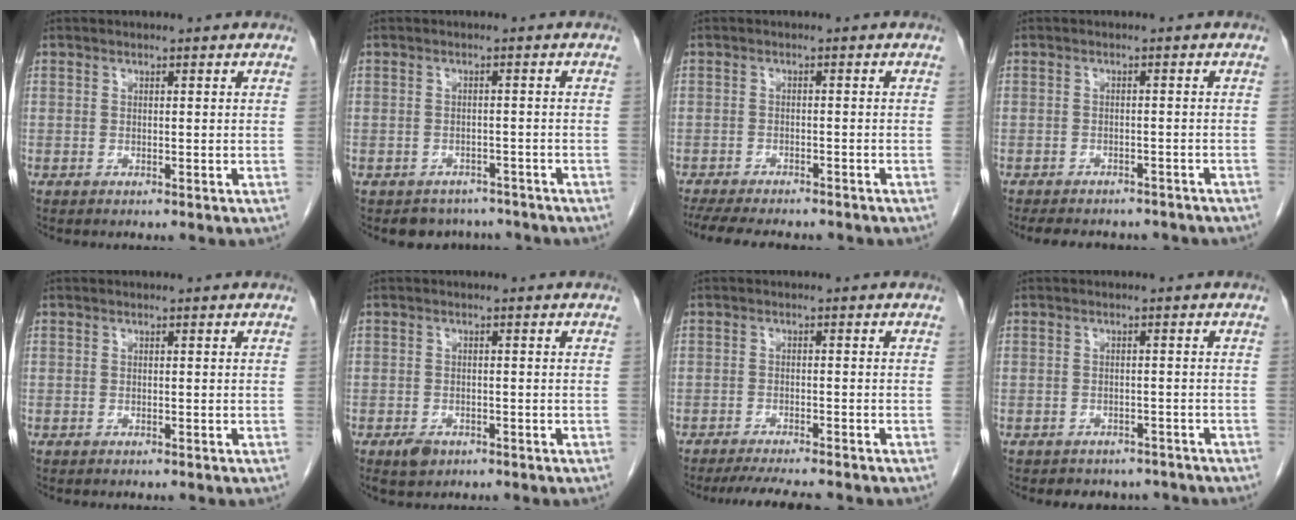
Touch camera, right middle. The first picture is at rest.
{"total": 4.7, "force": [-4.1, 2.3, -0.2], "torque": [0.007, 0.008, -0.052]}
{"total": 13.9, "force": [-11.9, 3.4, 6.3], "torque": [-0.120, -0.018, -0.158]}
{"total": 12.3, "force": [-10.5, 4.4, 4.5], "torque": [-0.081, 0.001, -0.118]}
{"total": 0.0}
{"total": 2.5, "force": [-1.5, 1.5, 1.3], "torque": [-0.024, -0.001, -0.018]}
{"total": 8.1, "force": [-7.2, 0.6, 3.7], "torque": [-0.054, -0.018, -0.107]}
{"total": 6.1, "force": [-5.4, 2.9, 0.7], "torque": [-0.008, 0.005, -0.056]}